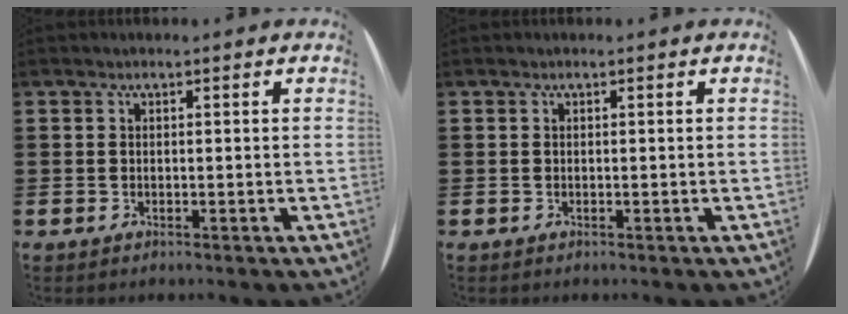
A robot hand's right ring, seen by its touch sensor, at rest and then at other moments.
{"total": 0.0}